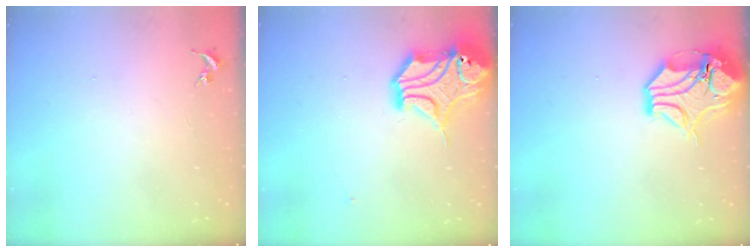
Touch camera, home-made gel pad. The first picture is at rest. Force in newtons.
{"total": 16.6, "press": 16.5, "slide": 2.1}
{"total": 15.1, "press": 14.9, "slide": 2.5}